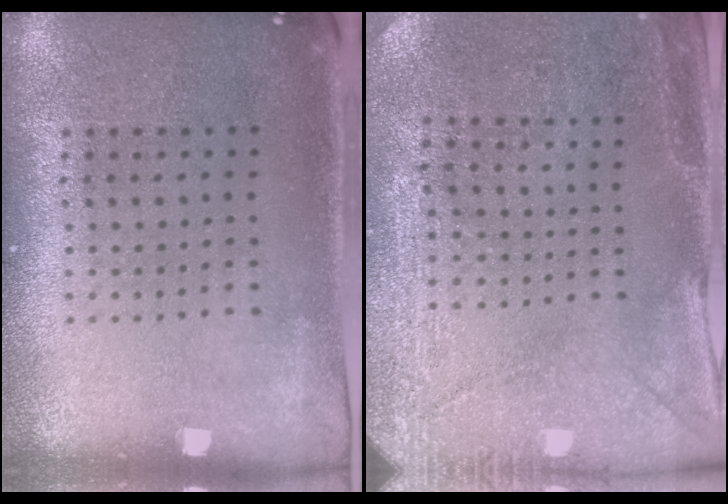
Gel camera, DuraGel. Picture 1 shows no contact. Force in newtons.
{"total": 3.0, "press": 2.8, "slide": 1.0}